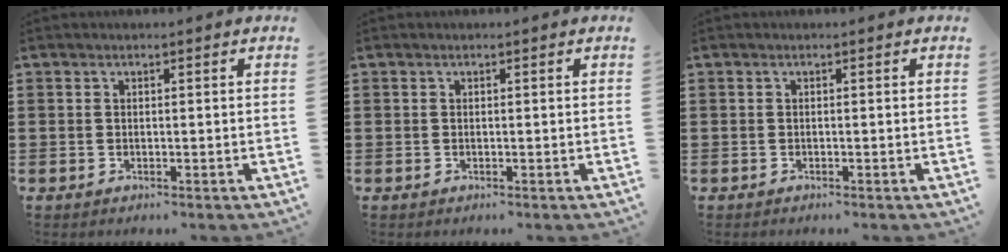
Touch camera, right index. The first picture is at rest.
{"total": 0.0}
{"total": 0.0}